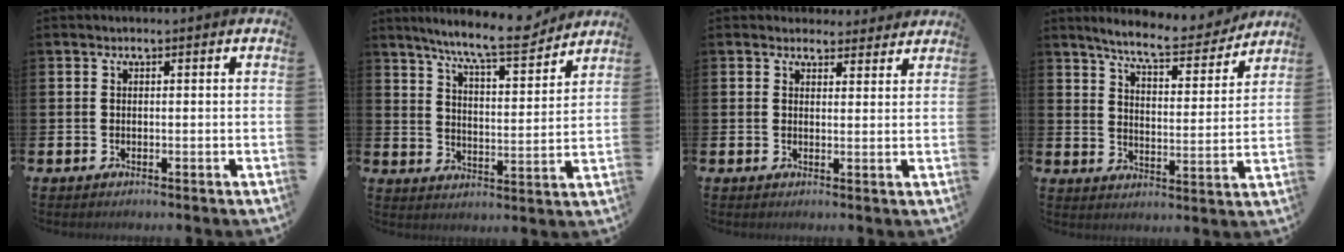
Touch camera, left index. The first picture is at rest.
{"total": 9.4, "force": [8.4, 0.7, 4.1], "torque": [-0.090, -0.049, 0.145]}
{"total": 3.1, "force": [2.9, 1.0, -0.2], "torque": [0.011, -0.014, 0.052]}
{"total": 7.9, "force": [7.4, 0.9, 2.6], "torque": [-0.071, -0.044, 0.127]}